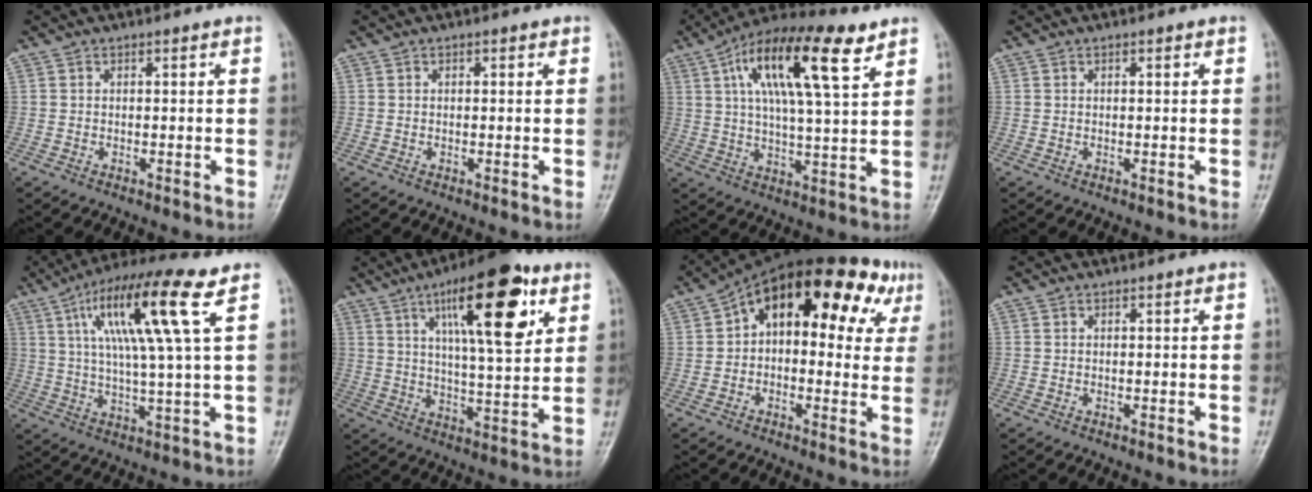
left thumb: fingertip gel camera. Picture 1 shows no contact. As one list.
[{"total": 0.7, "force": [0.3, 0.4, 0.5], "torque": [-0.003, 0.001, 0.001]}, {"total": 17.8, "force": [8.0, 5.2, 15.0], "torque": [-0.249, -0.002, 0.131]}, {"total": 0.5, "force": [0.2, 0.2, 0.4], "torque": [-0.007, 0.000, 0.002]}, {"total": 15.9, "force": [6.1, 1.5, 14.6], "torque": [-0.278, -0.003, 0.102]}, {"total": 18.9, "force": [8.5, 5.8, 15.8], "torque": [-0.217, -0.028, 0.131]}, {"total": 19.4, "force": [6.1, 10.6, 15.0], "torque": [-0.163, 0.040, 0.076]}, {"total": 0.0}]